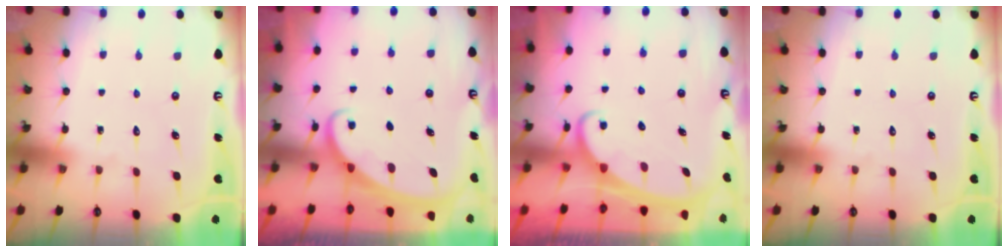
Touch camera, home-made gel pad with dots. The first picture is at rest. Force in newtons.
{"total": 2.2, "press": 2.2, "slide": 0.1}
{"total": 2.3, "press": 2.3, "slide": 0.3}
{"total": 0.0}